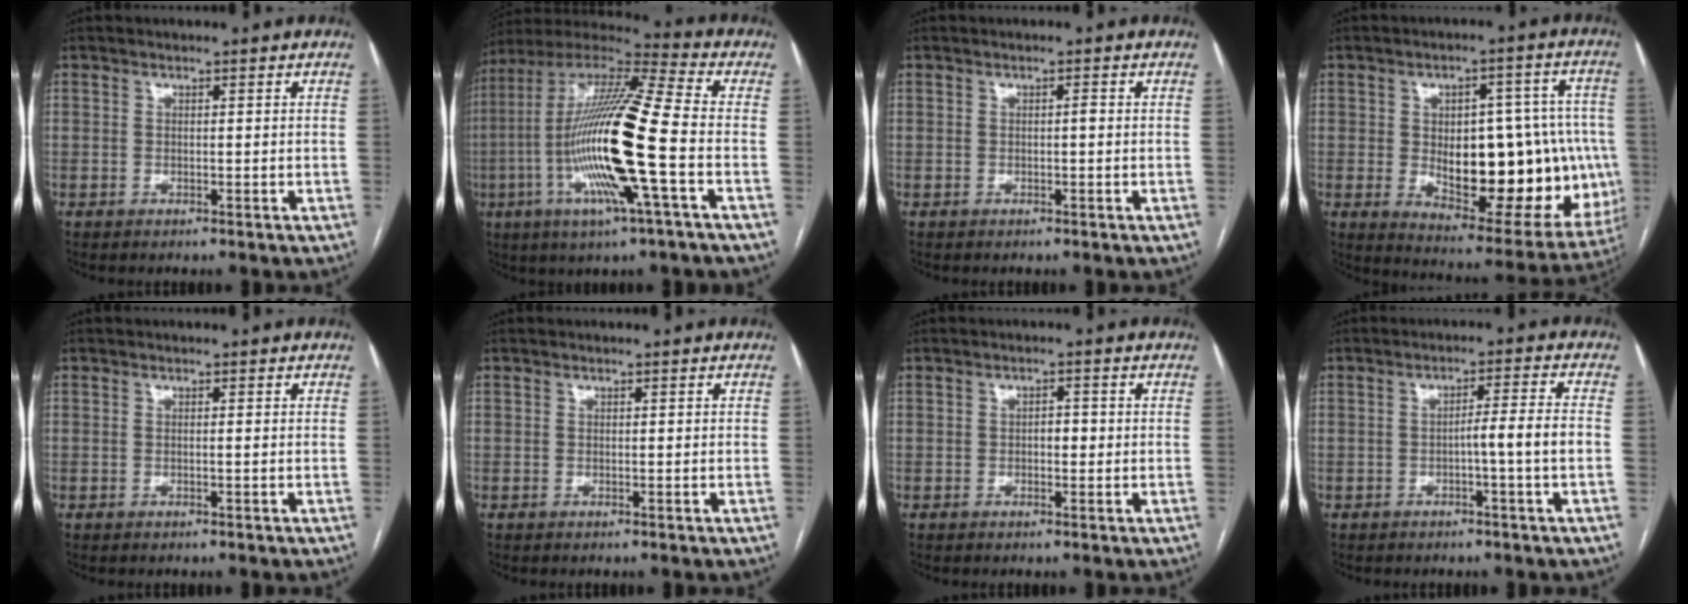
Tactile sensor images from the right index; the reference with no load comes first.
{"total": 20.7, "force": [-4.4, 0.8, 20.2], "torque": [-0.412, -0.013, -0.091]}
{"total": 0.5, "force": [-0.1, 0.0, 0.5], "torque": [-0.009, 0.001, -0.001]}
{"total": 23.9, "force": [-2.1, 10.0, 21.6], "torque": [-0.237, 0.019, 0.008]}
{"total": 0.0}
{"total": 0.0}
{"total": 1.7, "force": [-0.2, 0.9, 1.4], "torque": [-0.018, 0.004, -0.003]}
{"total": 4.7, "force": [-1.4, -0.9, 4.4], "torque": [-0.063, 0.009, -0.021]}